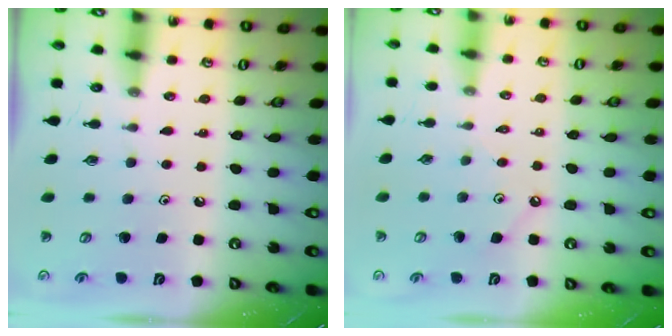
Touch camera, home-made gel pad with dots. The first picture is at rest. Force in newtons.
{"total": 2.4, "press": 2.4, "slide": 0.4}